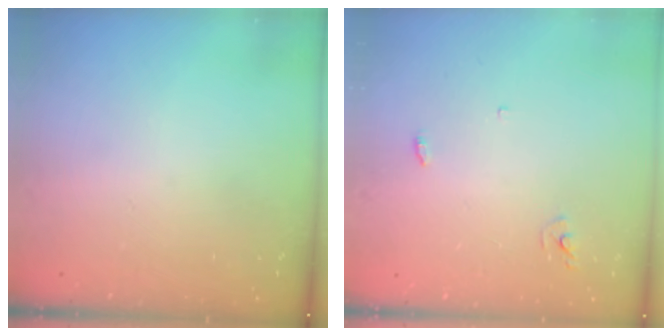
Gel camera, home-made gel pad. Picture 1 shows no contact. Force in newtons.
{"total": 2.9, "press": 2.9, "slide": 0.2}